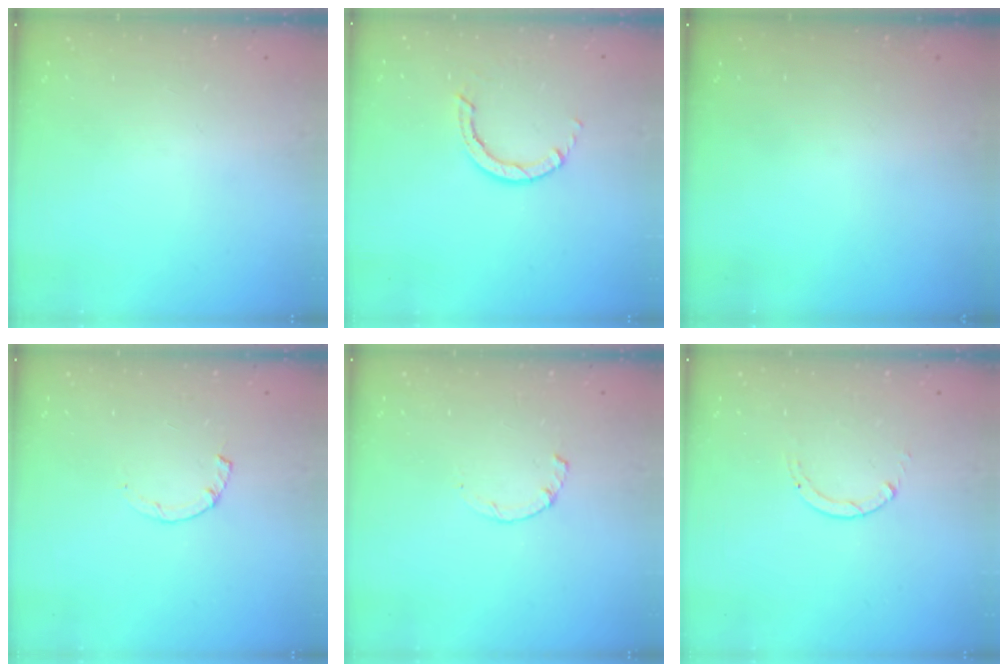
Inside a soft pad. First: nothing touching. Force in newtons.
{"total": 2.8, "press": 2.8, "slide": 0.2}
{"total": 0.0}
{"total": 1.0, "press": 0.9, "slide": 0.2}
{"total": 1.7, "press": 1.7, "slide": 0.3}
{"total": 0.8, "press": 0.7, "slide": 0.1}